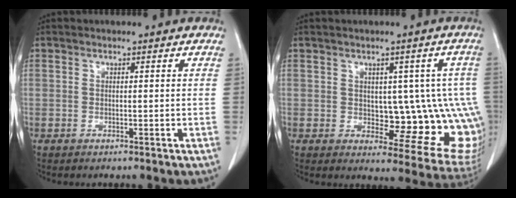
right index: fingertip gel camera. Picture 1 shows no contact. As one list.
[{"total": 12.0, "force": [-0.1, 5.6, 10.6], "torque": [-0.101, 0.008, 0.014]}]